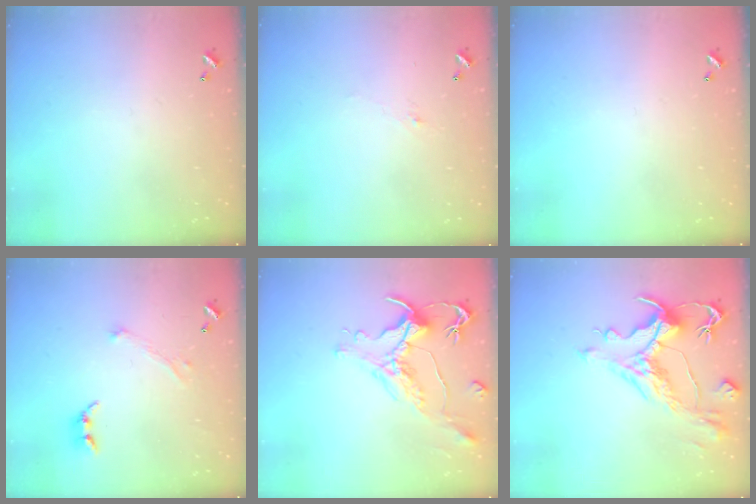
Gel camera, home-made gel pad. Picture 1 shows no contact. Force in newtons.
{"total": 0.7, "press": 0.1, "slide": 0.7}
{"total": 0.0}
{"total": 2.4, "press": 2.2, "slide": 0.9}
{"total": 1.7, "press": 1.1, "slide": 1.2}
{"total": 3.5, "press": 3.1, "slide": 1.5}